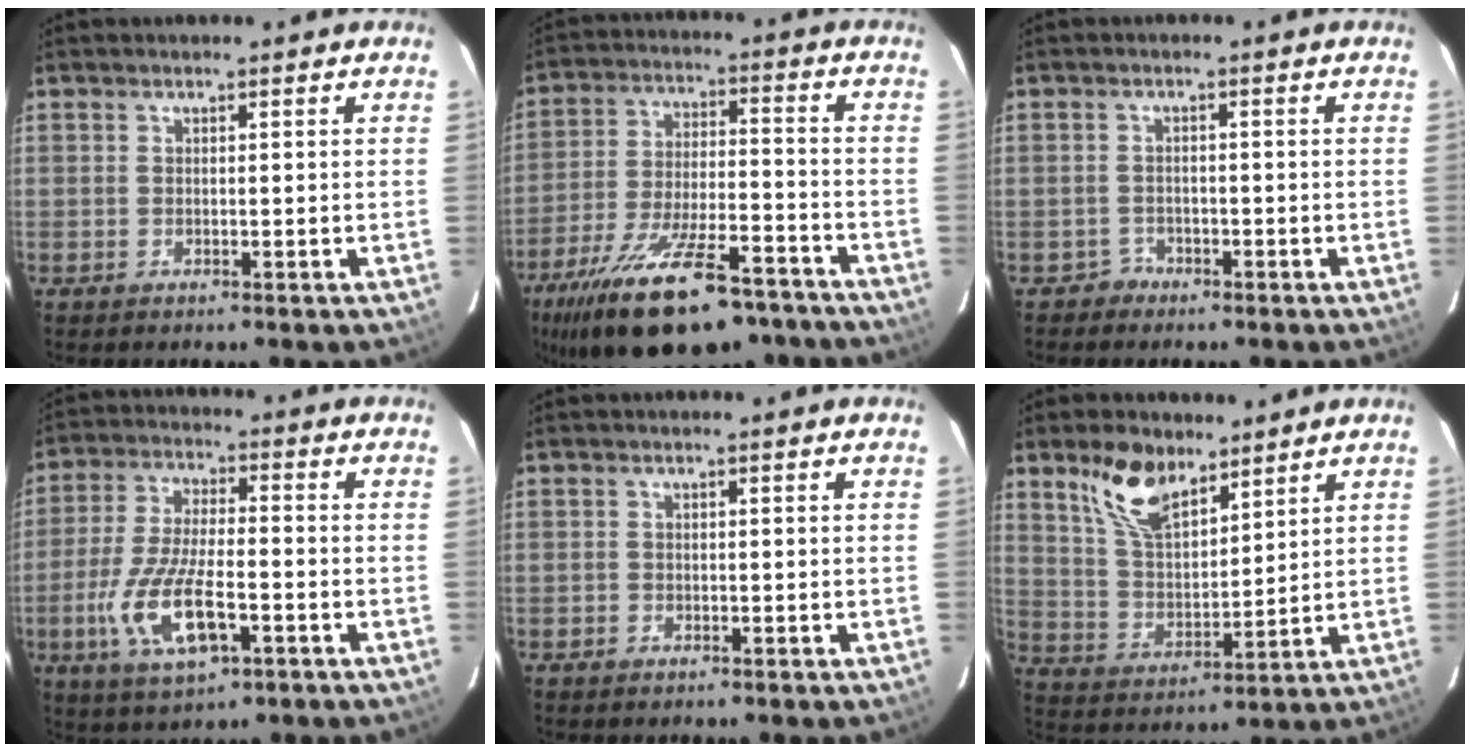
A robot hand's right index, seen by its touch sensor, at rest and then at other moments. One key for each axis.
{"total": 24.0, "fx": -17.8, "fy": 8.1, "fz": 13.9, "tx": -0.262, "ty": -0.034, "tz": -0.269}
{"total": 2.0, "fx": -1.5, "fy": 1.4, "fz": -0.4, "tx": 0.005, "ty": 0.009, "tz": -0.025}
{"total": 13.7, "fx": -5.1, "fy": 4.7, "fz": 11.8, "tx": -0.248, "ty": -0.017, "tz": -0.091}
{"total": 0.8, "fx": -0.5, "fy": 0.5, "fz": 0.0, "tx": -0.001, "ty": 0.003, "tz": -0.009}
{"total": 11.2, "fx": 7.7, "fy": 5.1, "fz": 6.4, "tx": -0.120, "ty": 0.011, "tz": 0.153}